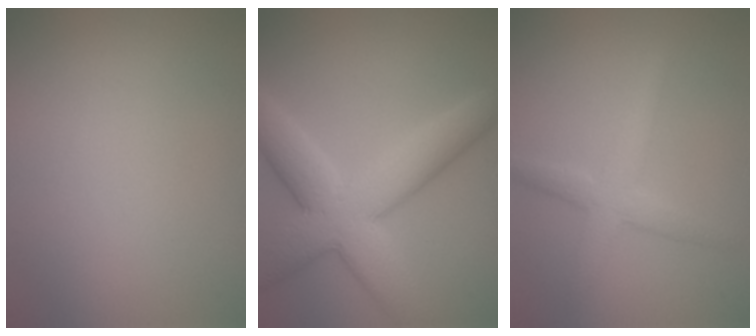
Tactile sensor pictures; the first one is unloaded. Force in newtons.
{"total": 8.7, "press": 8.7, "slide": 0.3}
{"total": 2.9, "press": 2.9, "slide": 0.1}